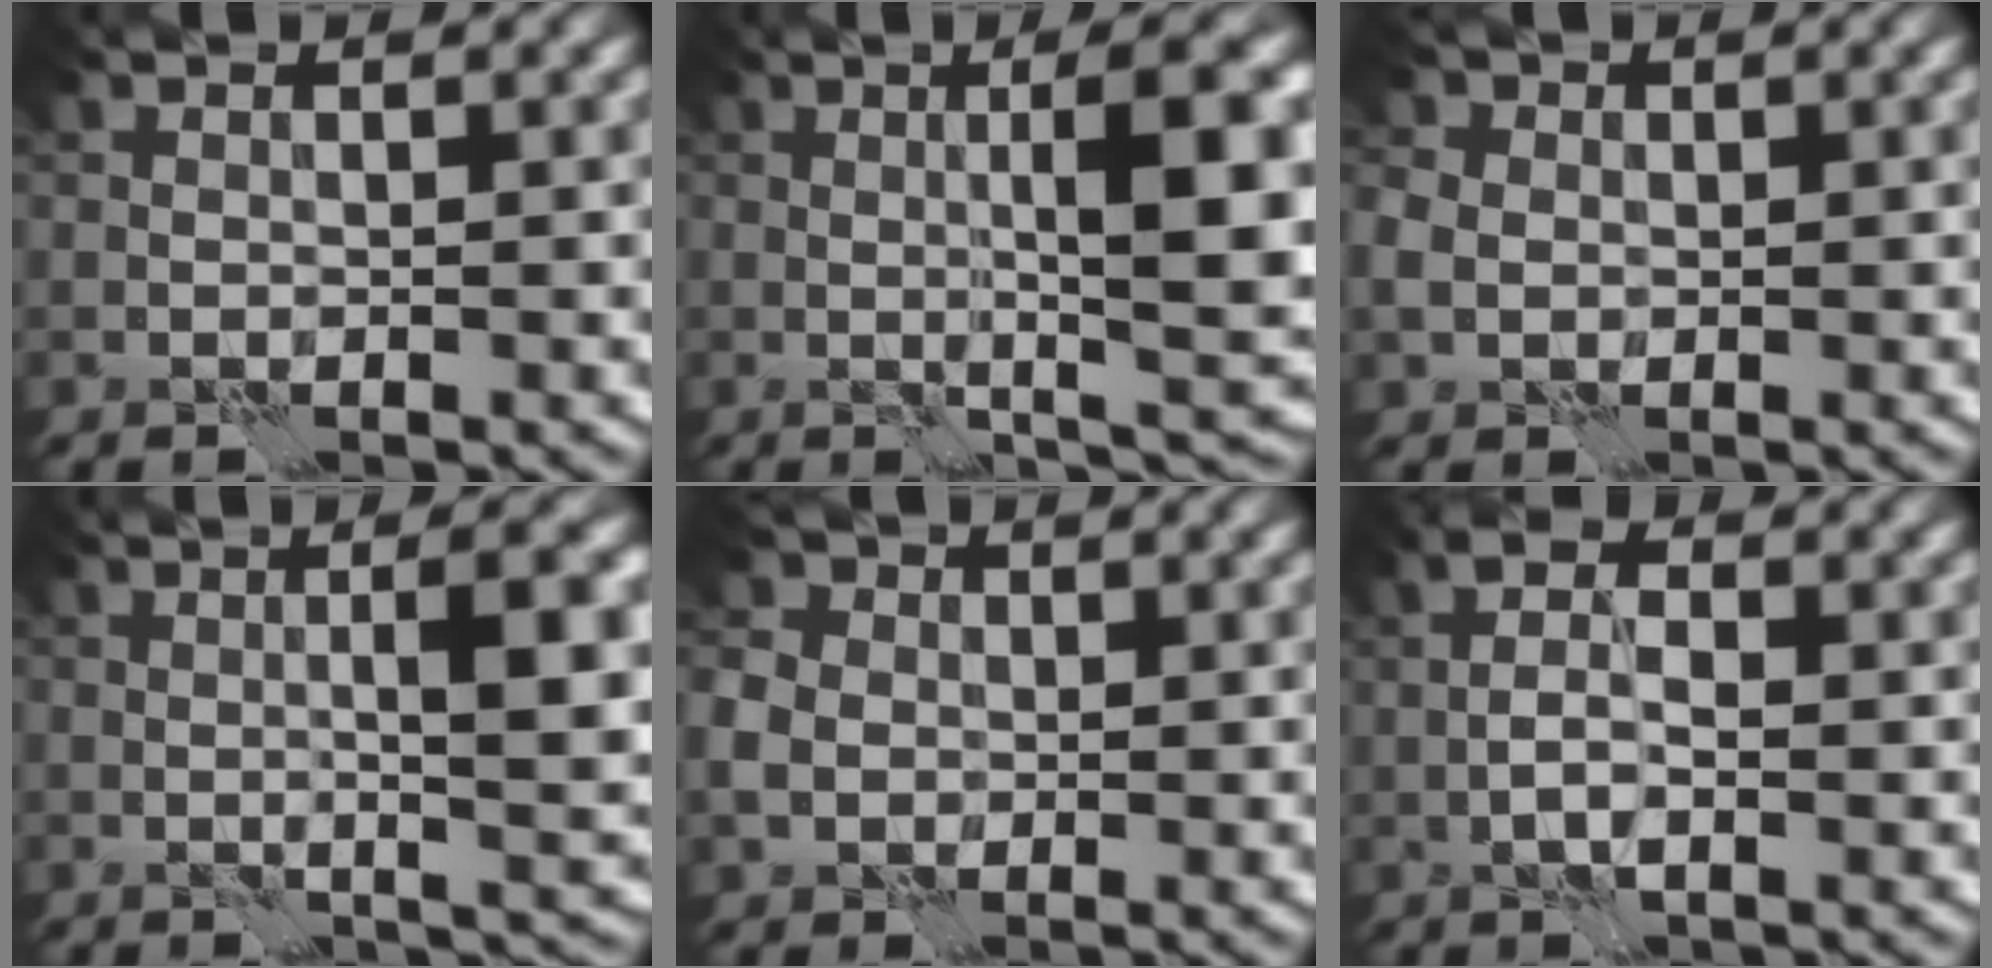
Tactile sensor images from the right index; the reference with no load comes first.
{"total": 9.9, "force": [0.6, 2.2, 9.6], "torque": [-0.121, 0.009, 0.011]}
{"total": 3.1, "force": [0.3, 2.8, 1.3], "torque": [-0.041, 0.009, 0.005]}
{"total": 6.9, "force": [0.4, 1.6, 6.7], "torque": [-0.085, 0.009, 0.004]}
{"total": 4.3, "force": [0.0, 3.8, 1.9], "torque": [-0.054, 0.008, -0.002]}
{"total": 3.4, "force": [-0.5, 1.6, 3.0], "torque": [-0.065, 0.005, -0.015]}